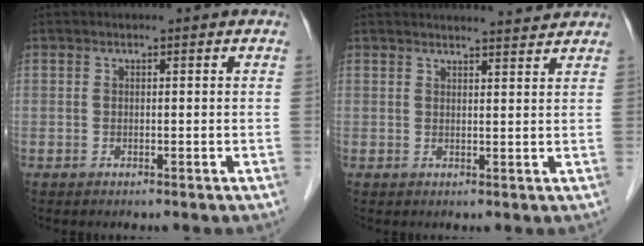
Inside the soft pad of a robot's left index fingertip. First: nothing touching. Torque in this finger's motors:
{"motor_torque": [0.58, -0.89, 0.07, 0.00]}